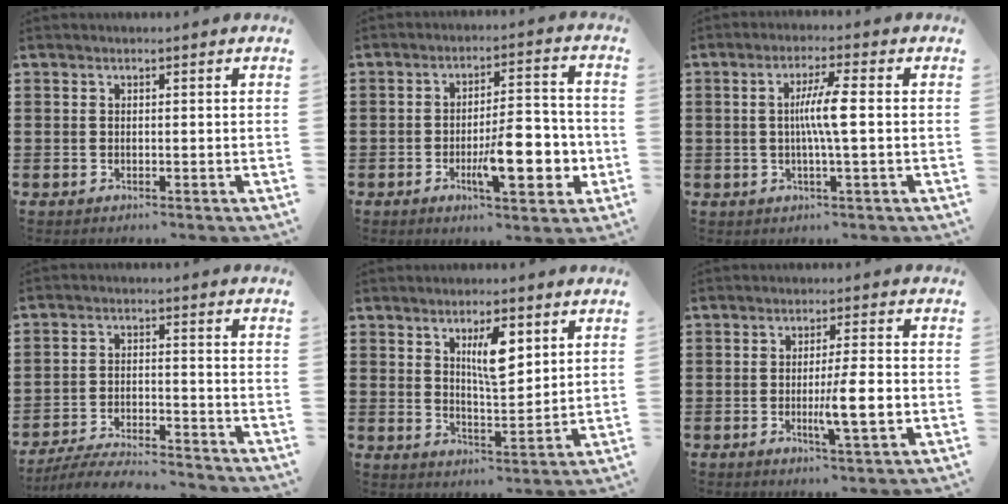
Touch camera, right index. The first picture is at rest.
{"total": 11.0, "force": [-3.2, 3.8, 9.8], "torque": [-0.134, -0.002, -0.049]}
{"total": 5.5, "force": [0.0, 0.1, 5.5], "torque": [-0.100, -0.003, -0.004]}
{"total": 5.8, "force": [-5.6, 0.1, 1.6], "torque": [-0.038, -0.005, -0.110]}
{"total": 6.7, "force": [2.9, 2.2, 5.6], "torque": [-0.095, -0.004, 0.044]}
{"total": 6.8, "force": [-1.4, 0.6, 6.6], "torque": [-0.116, -0.011, -0.025]}